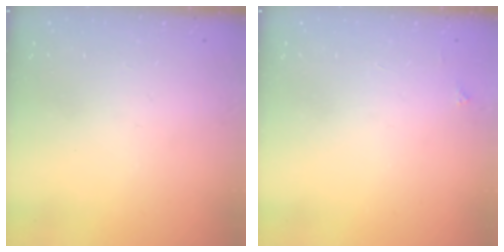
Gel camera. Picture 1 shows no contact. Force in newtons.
{"total": 2.0, "press": 2.0, "slide": 0.3}